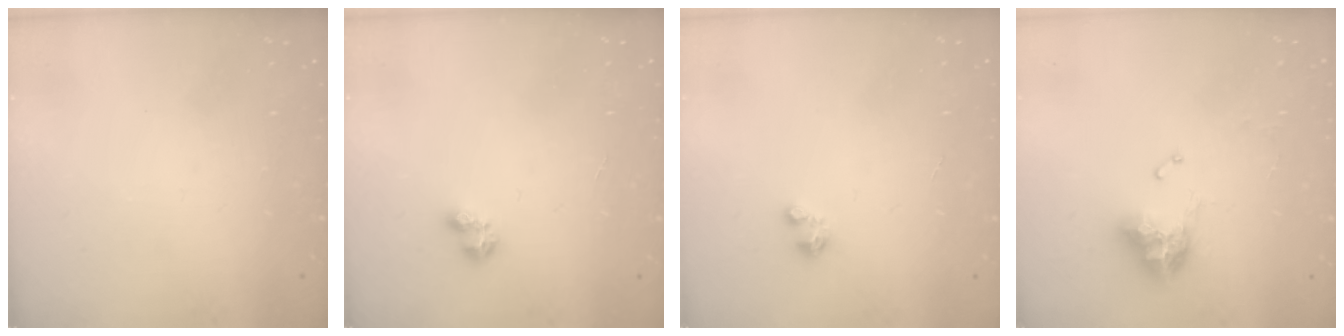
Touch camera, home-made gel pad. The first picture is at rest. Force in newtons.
{"total": 2.4, "press": 2.4, "slide": 0.4}
{"total": 1.6, "press": 1.6, "slide": 0.2}
{"total": 9.9, "press": 9.9, "slide": 1.0}